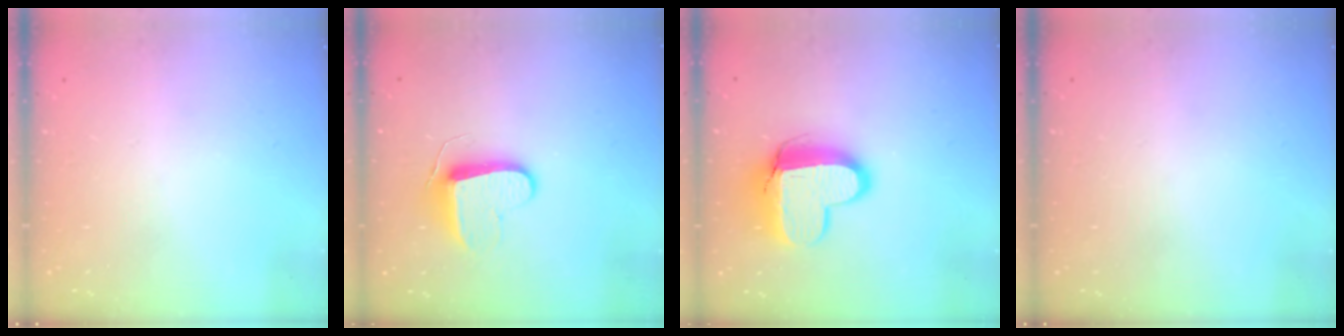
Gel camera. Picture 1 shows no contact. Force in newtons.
{"total": 9.9, "press": 9.9, "slide": 0.3}
{"total": 12.3, "press": 12.2, "slide": 1.3}
{"total": 0.0}